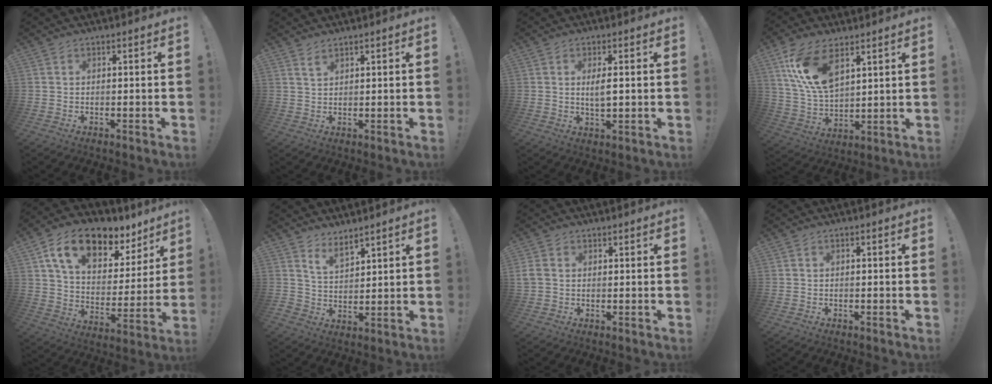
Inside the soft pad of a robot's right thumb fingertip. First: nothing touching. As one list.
[{"total": 2.3, "force": [1.7, 0.8, 1.3], "torque": [-0.019, -0.011, 0.030]}, {"total": 4.3, "force": [0.8, 1.5, 4.0], "torque": [-0.060, -0.013, 0.006]}, {"total": 14.7, "force": [8.2, 7.3, 9.8], "torque": [-0.212, -0.031, 0.153]}, {"total": 17.9, "force": [11.1, 9.4, 10.5], "torque": [-0.170, -0.060, 0.196]}, {"total": 6.4, "force": [5.5, 2.8, 1.7], "torque": [-0.030, -0.036, 0.103]}, {"total": 3.8, "force": [1.0, 3.0, 2.0], "torque": [-0.046, 0.004, 0.021]}, {"total": 0.8, "force": [-0.6, 0.2, 0.4], "torque": [-0.009, 0.002, -0.010]}]